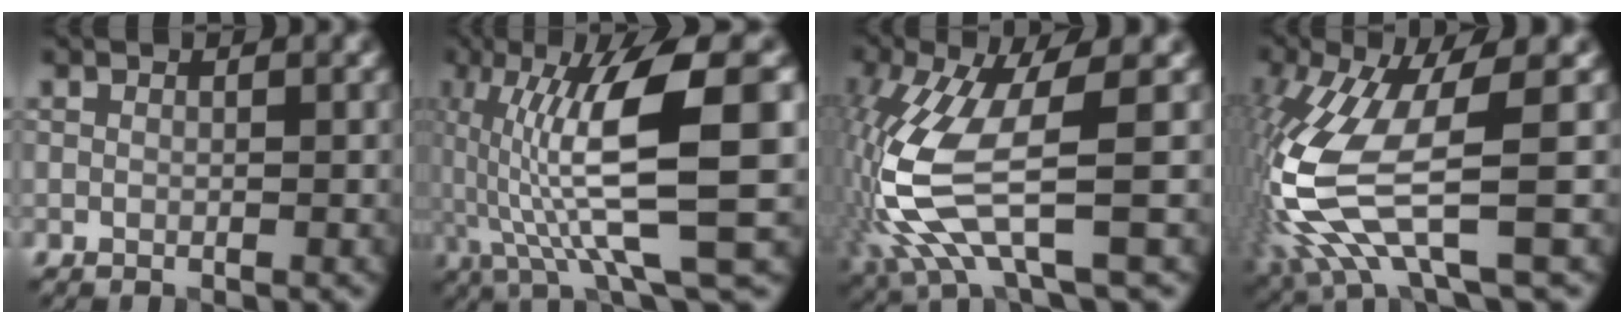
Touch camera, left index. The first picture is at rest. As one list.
[{"total": 11.5, "force": [-0.3, 2.2, 11.3], "torque": [-0.193, 0.012, -0.002]}, {"total": 9.0, "force": [-1.2, 2.5, 8.5], "torque": [-0.206, -0.012, -0.020]}, {"total": 10.7, "force": [-1.7, 3.0, 10.1], "torque": [-0.237, -0.013, -0.031]}]